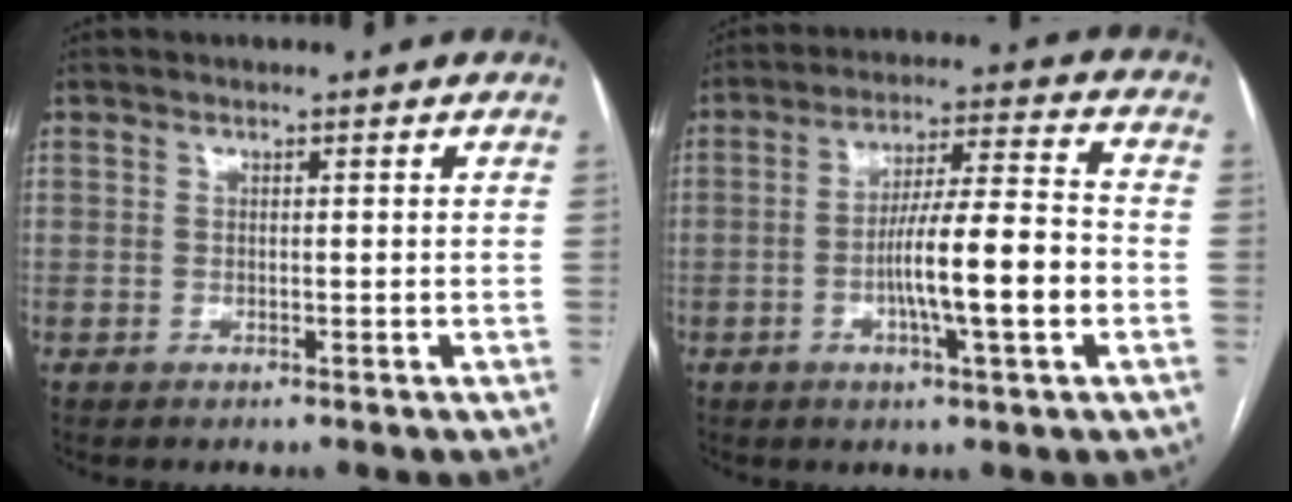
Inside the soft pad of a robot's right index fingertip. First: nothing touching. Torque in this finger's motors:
{"motor_torque": [1.87, -0.28, 0.93, 0.21]}